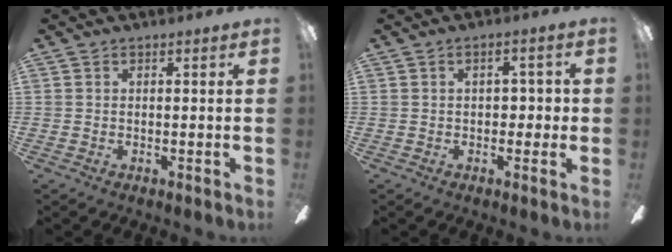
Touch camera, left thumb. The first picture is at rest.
{"total": 4.0, "force": [0.3, 2.6, 3.0], "torque": [-0.045, 0.006, -0.001]}